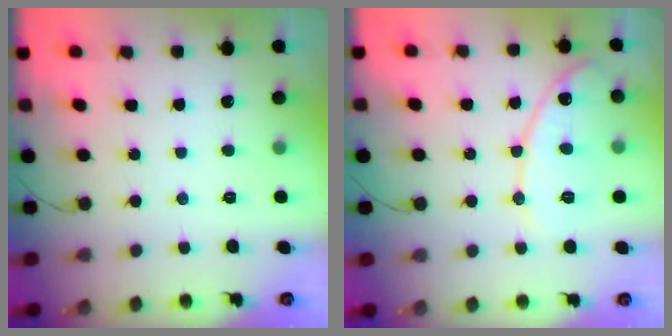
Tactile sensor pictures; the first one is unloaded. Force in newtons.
{"total": 12.2, "press": 12.1, "slide": 1.3}